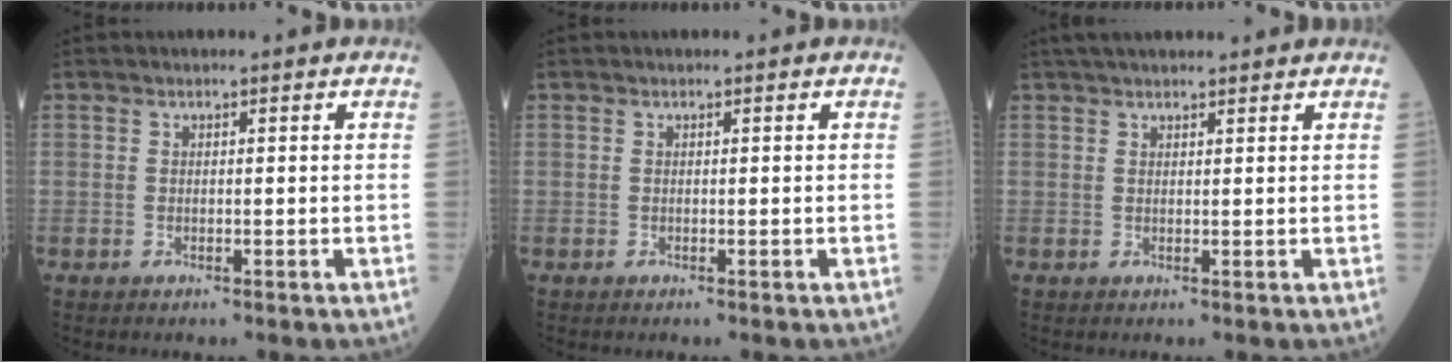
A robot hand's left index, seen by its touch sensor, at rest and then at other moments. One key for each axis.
{"total": 0.0}
{"total": 7.7, "fx": 6.8, "fy": 1.2, "fz": 3.4, "tx": -0.048, "ty": 0.039, "tz": 0.098}